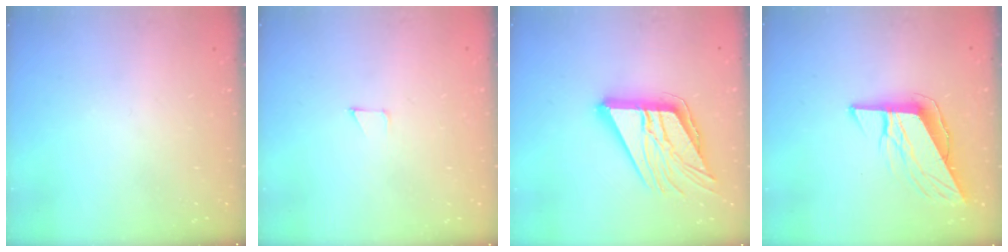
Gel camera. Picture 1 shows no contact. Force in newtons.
{"total": 2.6, "press": 2.6, "slide": 0.2}
{"total": 19.1, "press": 19.0, "slide": 2.2}
{"total": 10.2, "press": 10.2, "slide": 0.6}